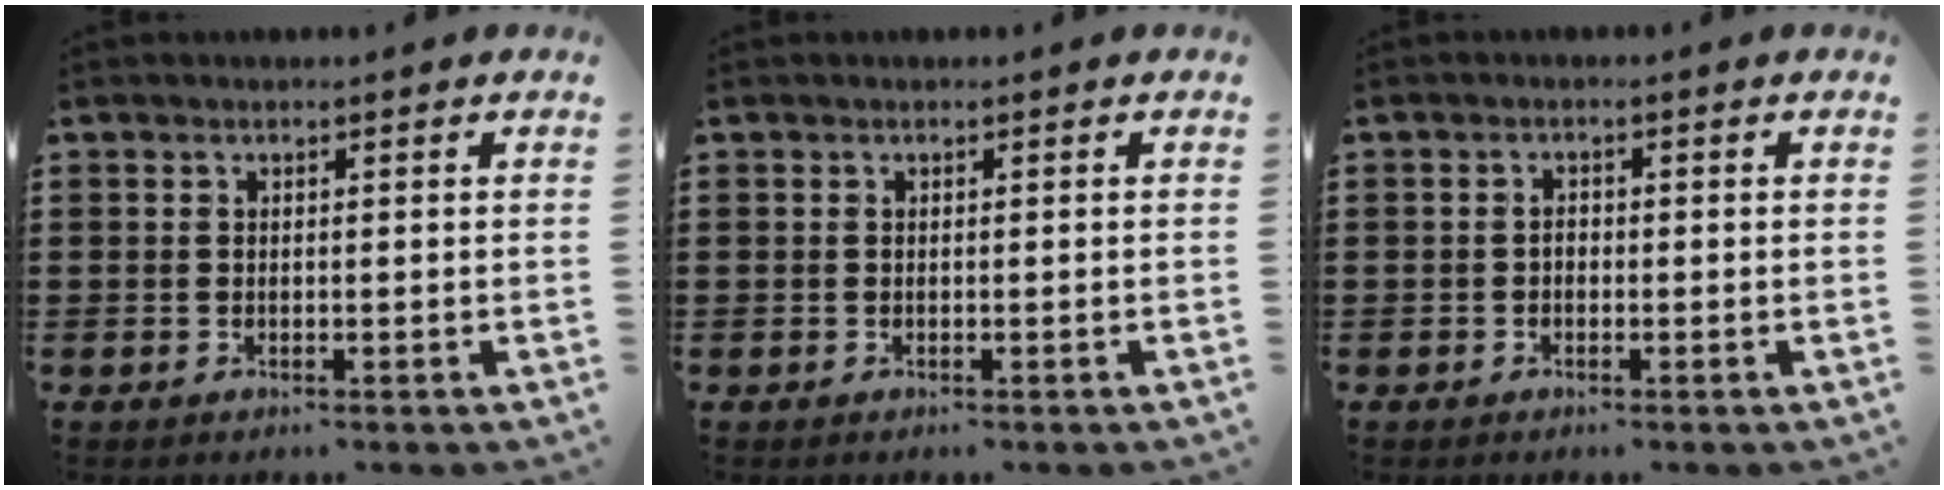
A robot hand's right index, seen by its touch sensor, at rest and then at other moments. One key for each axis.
{"total": 0.0}
{"total": 1.2, "fx": -0.4, "fy": 0.8, "fz": 0.8, "tx": -0.018, "ty": 0.001, "tz": -0.008}